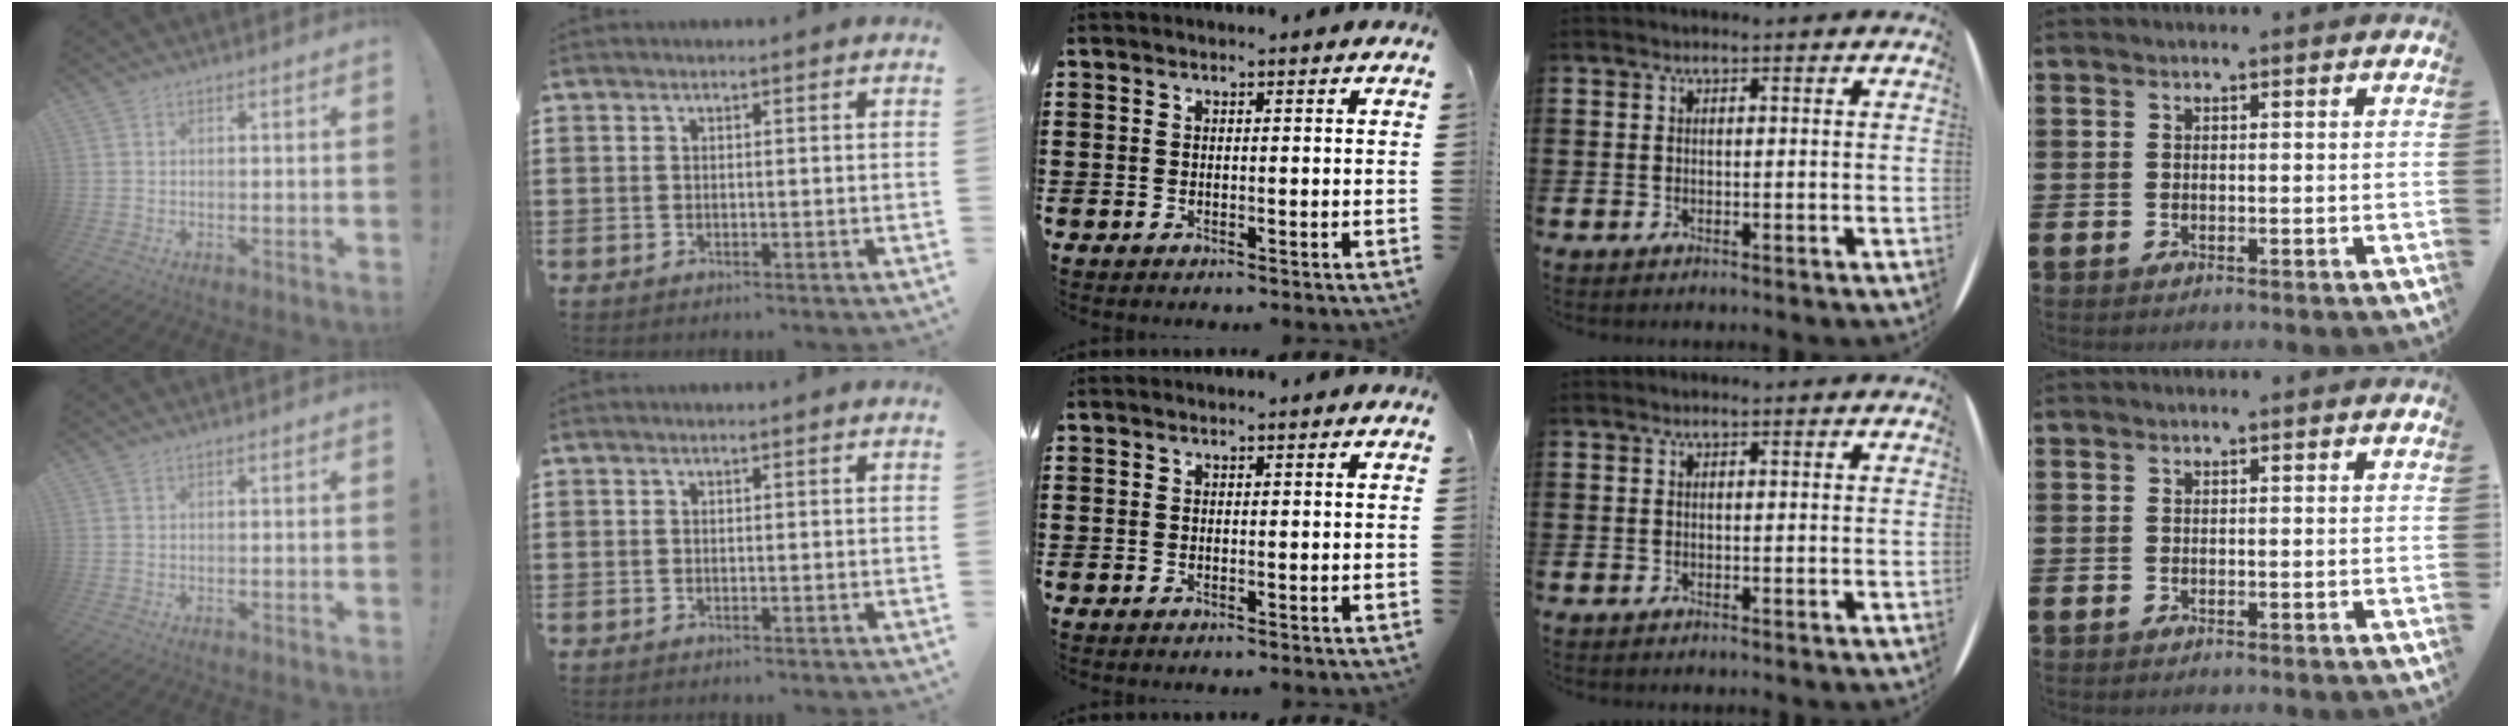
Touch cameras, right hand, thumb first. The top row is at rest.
{}